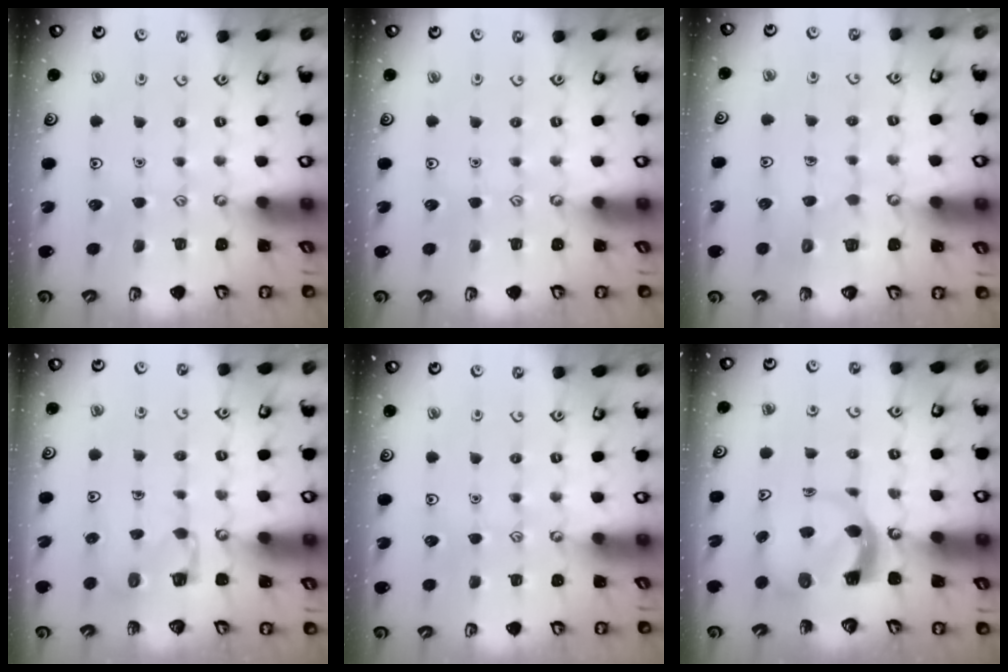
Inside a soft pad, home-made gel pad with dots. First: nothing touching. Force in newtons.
{"total": 0.0}
{"total": 3.9, "press": 3.9, "slide": 0.4}
{"total": 2.8, "press": 2.8, "slide": 0.2}
{"total": 0.0}
{"total": 5.1, "press": 5.0, "slide": 0.7}